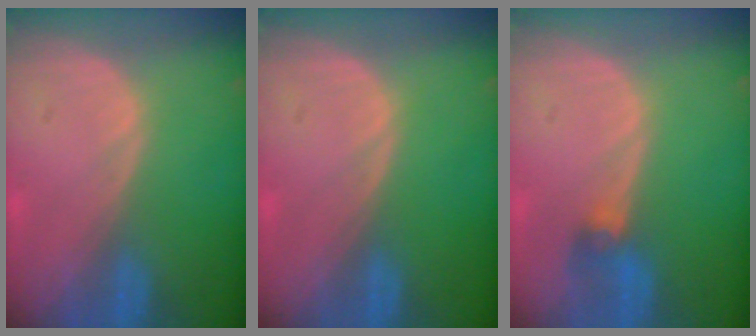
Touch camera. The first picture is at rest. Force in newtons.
{"total": 0.0}
{"total": 2.8, "press": 2.6, "slide": 1.0}